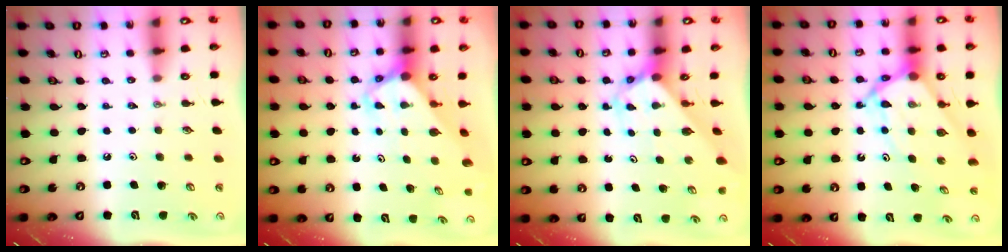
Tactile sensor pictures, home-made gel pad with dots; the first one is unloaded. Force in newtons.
{"total": 3.7, "press": 3.7, "slide": 0.1}
{"total": 2.6, "press": 2.6, "slide": 0.2}
{"total": 9.5, "press": 9.4, "slide": 0.7}